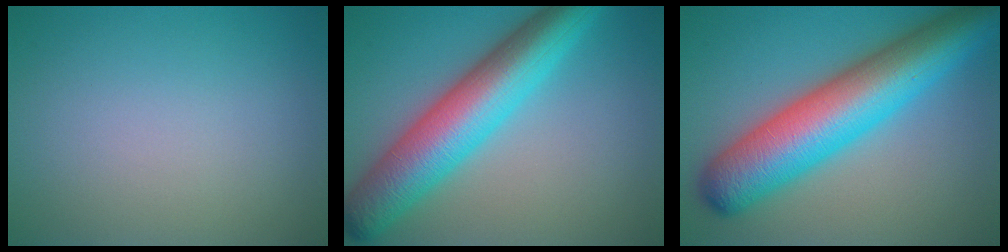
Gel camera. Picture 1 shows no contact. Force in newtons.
{"total": 9.5, "press": 9.5, "slide": 0.1}
{"total": 11.7, "press": 11.7, "slide": 0.2}